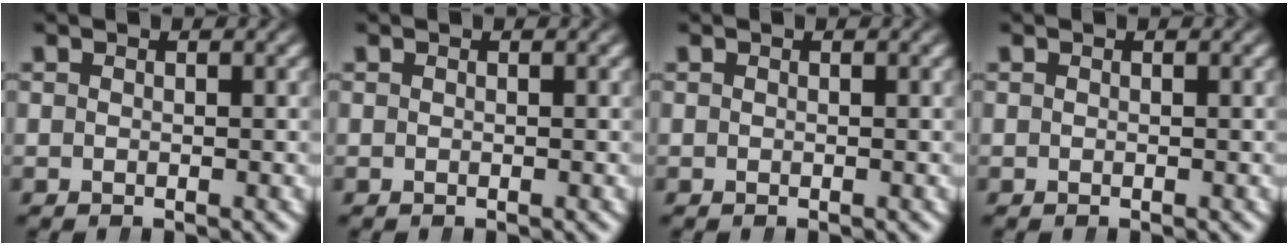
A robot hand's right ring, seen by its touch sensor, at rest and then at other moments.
{"total": 0.0}
{"total": 0.0}
{"total": 0.0}